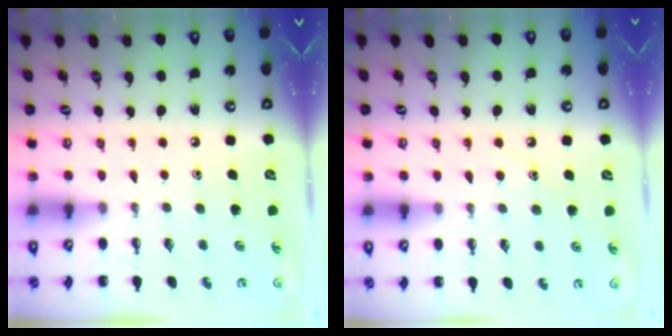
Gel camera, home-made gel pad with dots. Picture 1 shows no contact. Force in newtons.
{"total": 6.6, "press": 6.5, "slide": 1.4}